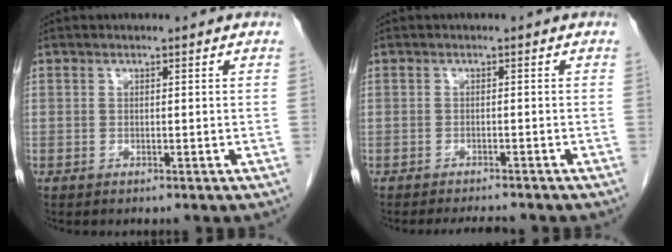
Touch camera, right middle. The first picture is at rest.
{"total": 3.6, "force": [-3.4, 0.4, 1.1], "torque": [-0.014, -0.009, -0.049]}